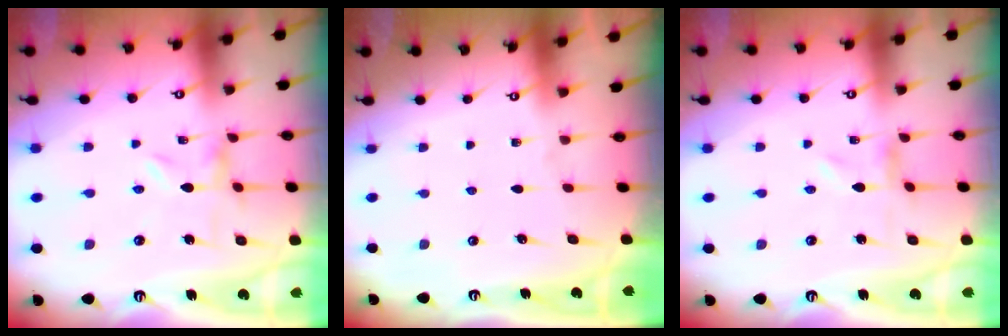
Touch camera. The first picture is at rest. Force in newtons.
{"total": 0.0}
{"total": 0.0}